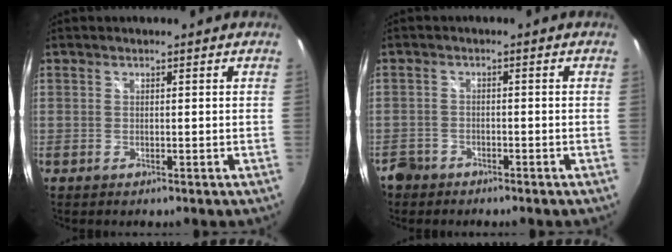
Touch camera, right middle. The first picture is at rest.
{"total": 4.2, "force": [-3.0, 2.8, 0.7], "torque": [-0.032, 0.000, -0.059]}